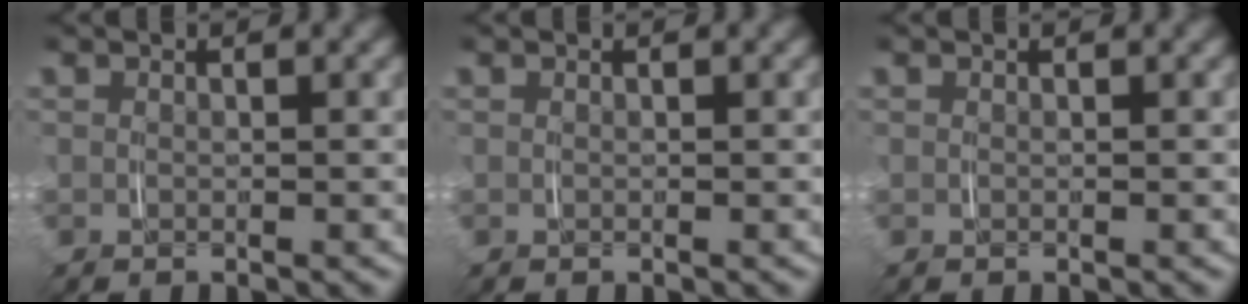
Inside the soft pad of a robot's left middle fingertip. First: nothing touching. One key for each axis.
{"total": 0.0}
{"total": 0.0}